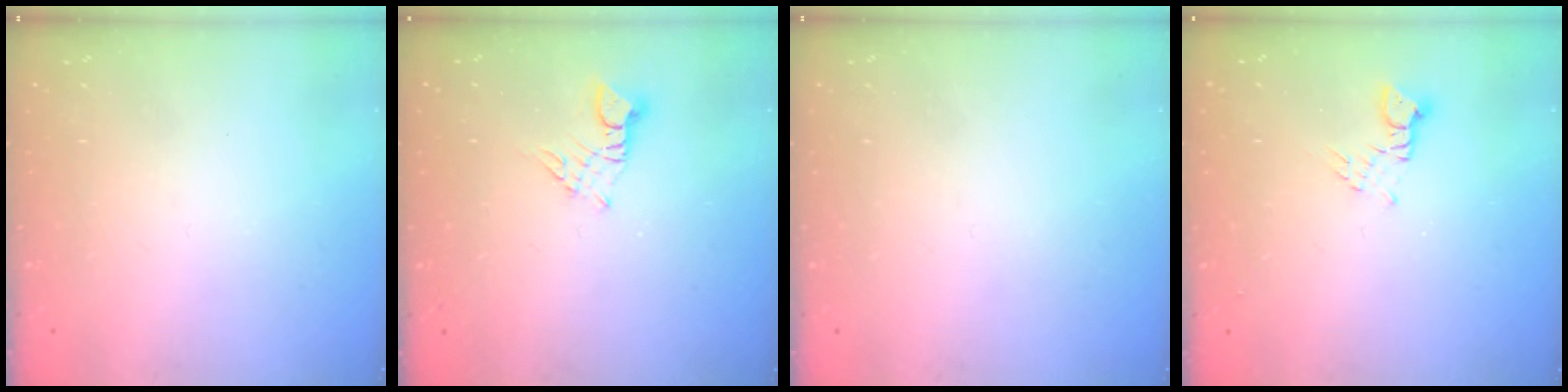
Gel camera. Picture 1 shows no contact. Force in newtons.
{"total": 3.1, "press": 3.1, "slide": 0.3}
{"total": 0.0}
{"total": 2.8, "press": 2.8, "slide": 0.3}